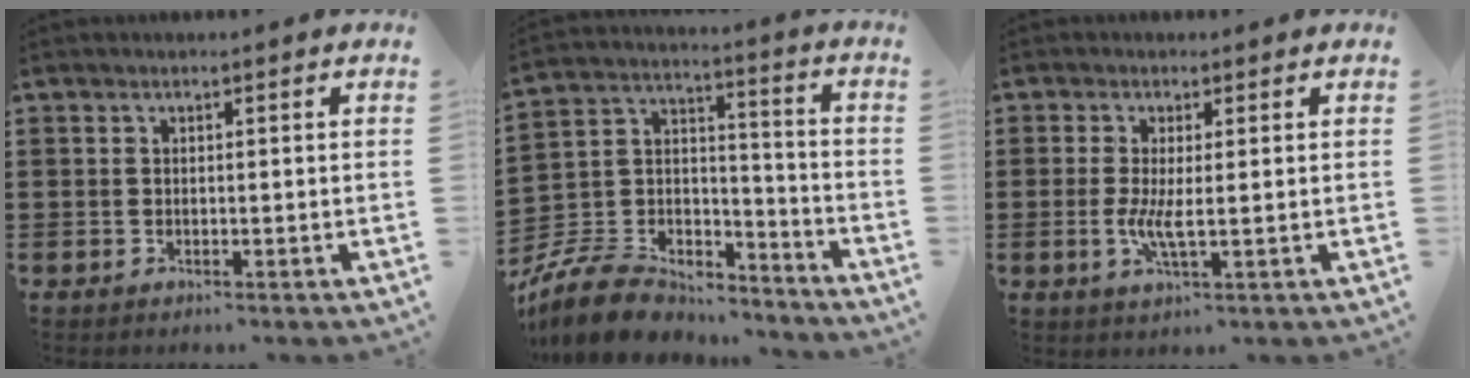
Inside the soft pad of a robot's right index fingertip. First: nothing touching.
{"total": 10.0, "force": [-8.9, 4.0, 2.5], "torque": [-0.079, 0.016, -0.178]}
{"total": 3.7, "force": [-0.2, 0.7, 3.7], "torque": [-0.073, -0.004, -0.007]}